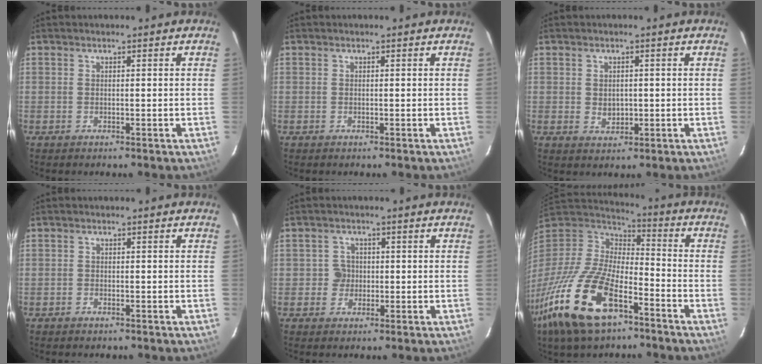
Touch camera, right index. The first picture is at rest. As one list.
[{"total": 0.0}, {"total": 2.8, "force": [-0.1, 2.3, 1.5], "torque": [-0.022, -0.002, 0.004]}, {"total": 1.0, "force": [-0.8, 0.6, 0.1], "torque": [-0.006, 0.001, -0.014]}, {"total": 2.7, "force": [-0.3, 2.7, 0.1], "torque": [0.002, 0.009, -0.004]}, {"total": 23.9, "force": [-14.0, 10.4, 16.3], "torque": [-0.348, -0.042, -0.256]}]